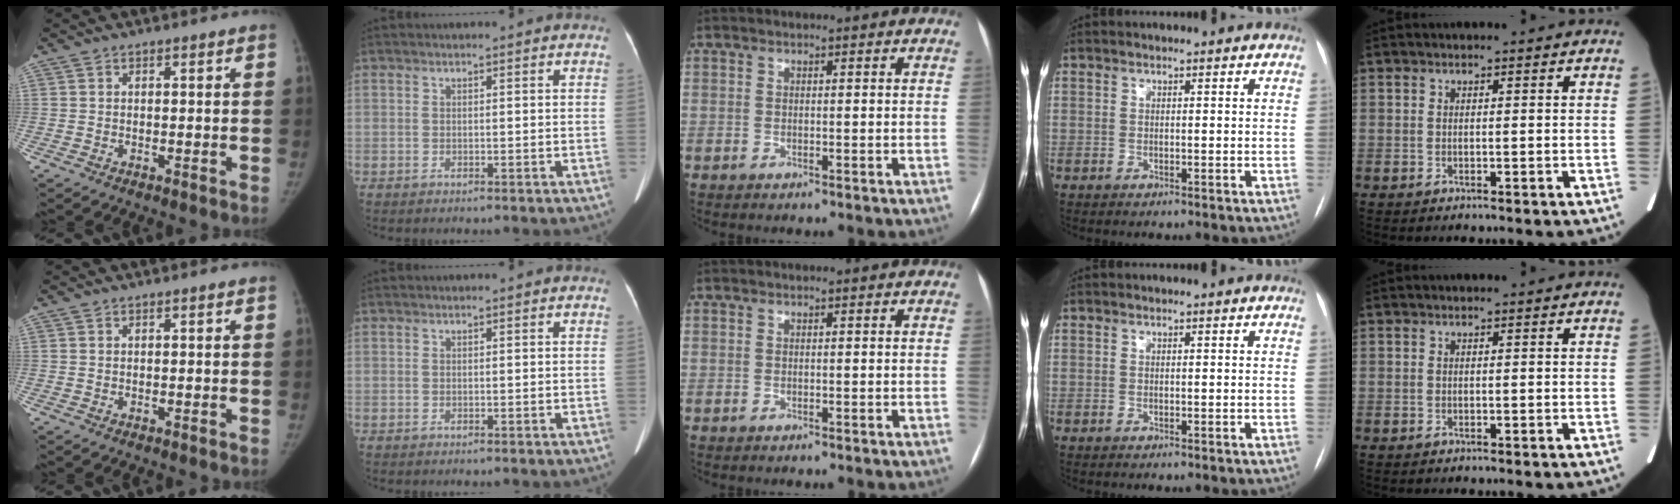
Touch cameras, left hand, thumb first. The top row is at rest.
{}